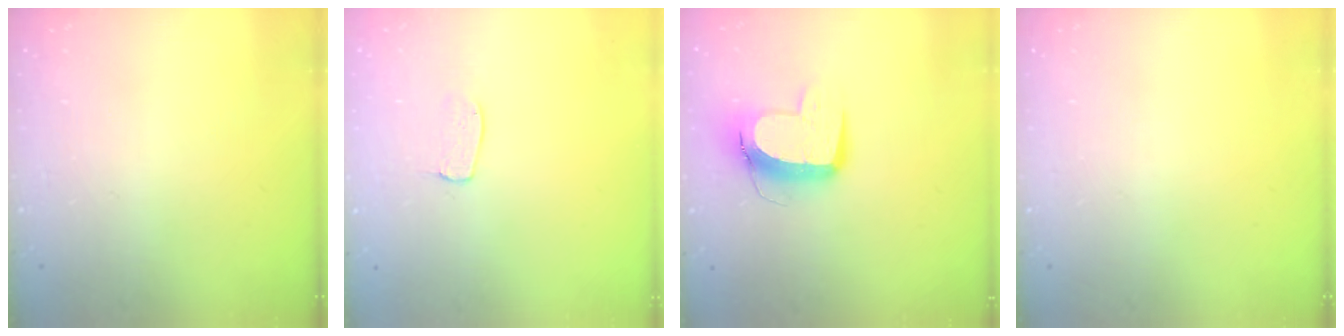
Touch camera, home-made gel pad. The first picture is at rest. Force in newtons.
{"total": 5.8, "press": 5.8, "slide": 0.2}
{"total": 11.7, "press": 11.6, "slide": 1.2}
{"total": 0.0}